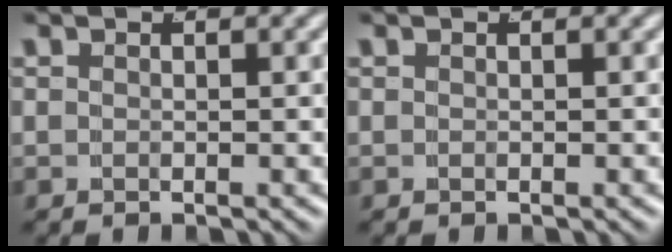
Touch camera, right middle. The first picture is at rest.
{"total": 0.0}